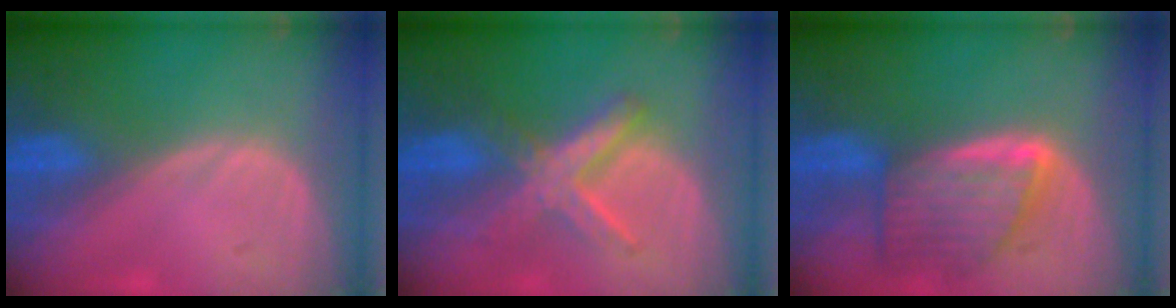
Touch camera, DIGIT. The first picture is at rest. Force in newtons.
{"total": 6.4, "press": 6.4, "slide": 0.3}
{"total": 8.1, "press": 7.4, "slide": 3.3}